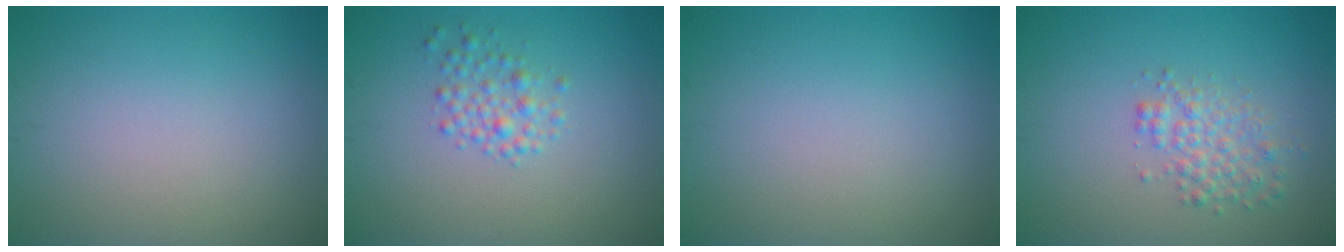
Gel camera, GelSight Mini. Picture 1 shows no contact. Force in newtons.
{"total": 2.1, "press": 2.1, "slide": 0.1}
{"total": 0.0}
{"total": 2.6, "press": 2.6, "slide": 0.1}